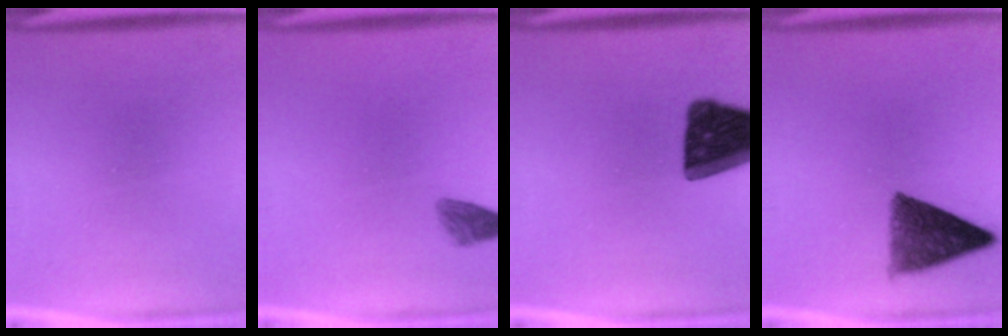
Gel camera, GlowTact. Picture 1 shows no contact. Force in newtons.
{"total": 1.9}
{"total": 16.9}
{"total": 8.8}